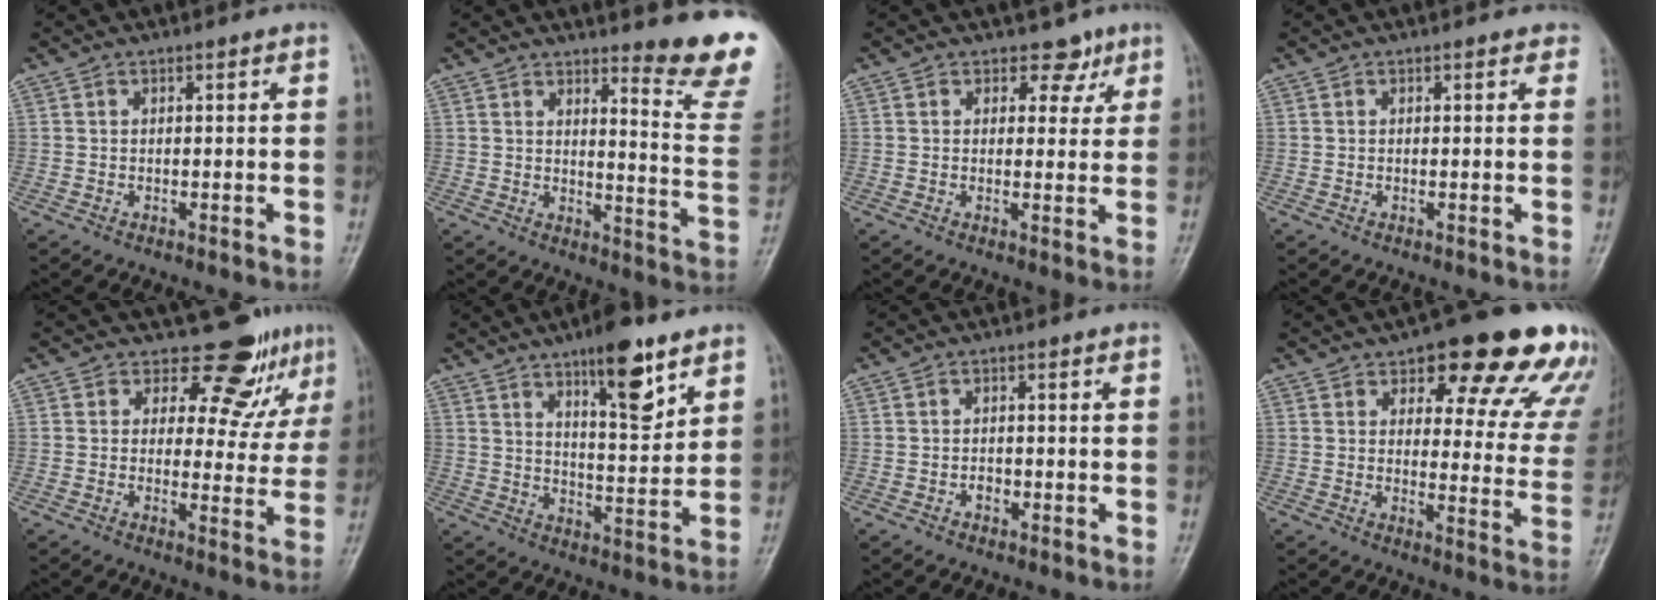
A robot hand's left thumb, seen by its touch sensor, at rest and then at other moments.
{"total": 13.2, "force": [11.6, 0.8, 6.2], "torque": [-0.055, -0.139, 0.130]}
{"total": 3.9, "force": [2.4, 2.9, 1.0], "torque": [0.022, -0.008, 0.029]}
{"total": 1.3, "force": [0.9, 0.7, 0.6], "torque": [0.009, -0.002, -0.002]}
{"total": 8.7, "force": [7.1, 4.5, 2.3], "torque": [0.016, -0.052, 0.078]}
{"total": 12.1, "force": [7.4, 3.8, 8.8], "torque": [-0.109, -0.045, 0.118]}
{"total": 1.6, "force": [-0.7, 1.3, 0.7], "torque": [0.000, 0.007, -0.013]}
{"total": 20.2, "force": [13.4, 7.5, 13.1], "torque": [-0.103, -0.055, 0.155]}